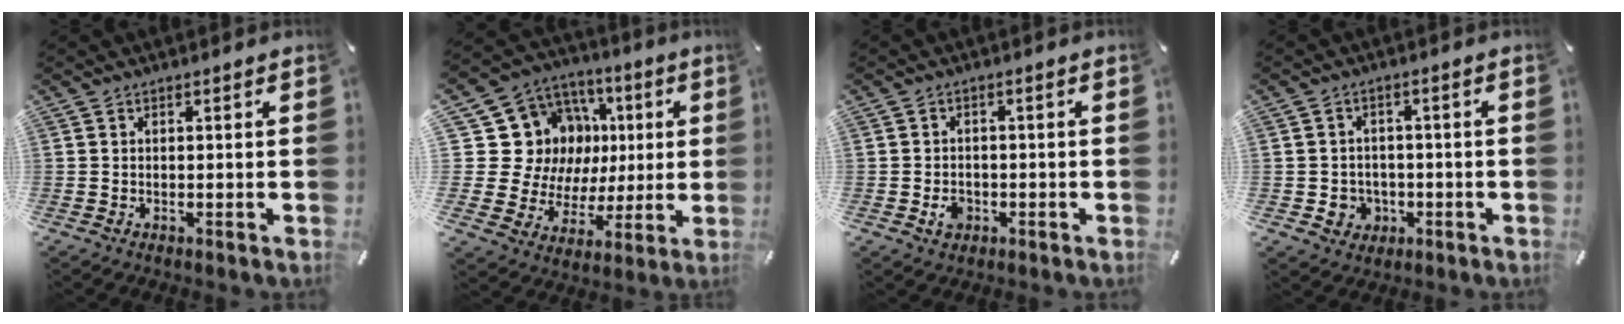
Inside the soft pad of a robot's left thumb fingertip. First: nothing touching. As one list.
[{"total": 17.7, "force": [3.8, 16.1, 6.1], "torque": [-0.089, -0.042, 0.113]}, {"total": 3.4, "force": [-1.2, 2.8, 1.5], "torque": [-0.026, 0.006, -0.020]}, {"total": 5.5, "force": [-1.3, 5.2, 1.4], "torque": [-0.026, 0.011, -0.022]}]